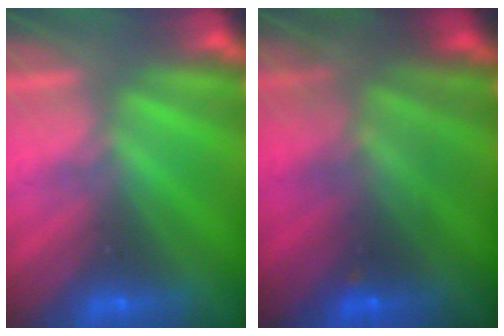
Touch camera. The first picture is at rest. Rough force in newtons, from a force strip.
{"total": 7.6}